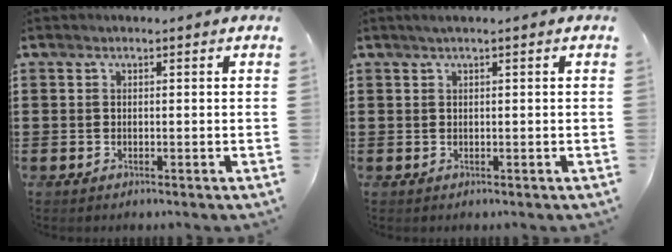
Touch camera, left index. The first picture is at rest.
{"total": 0.8, "force": [0.3, -0.1, 0.8], "torque": [-0.011, -0.001, 0.006]}